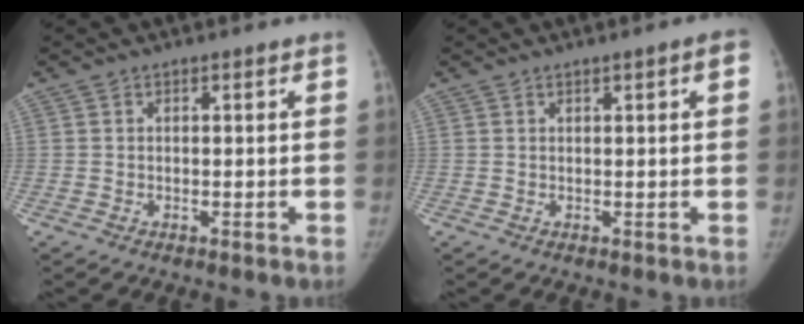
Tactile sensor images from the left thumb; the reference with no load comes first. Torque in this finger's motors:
{"motor_torque": [-0.11, -0.22, 0.42, 0.41, 0.01]}